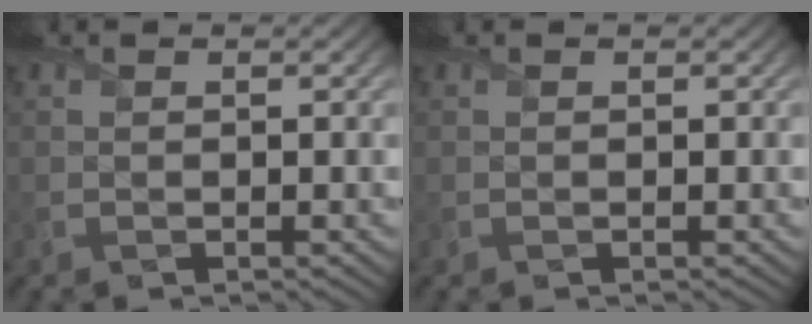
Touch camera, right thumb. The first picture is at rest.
{"total": 0.0}